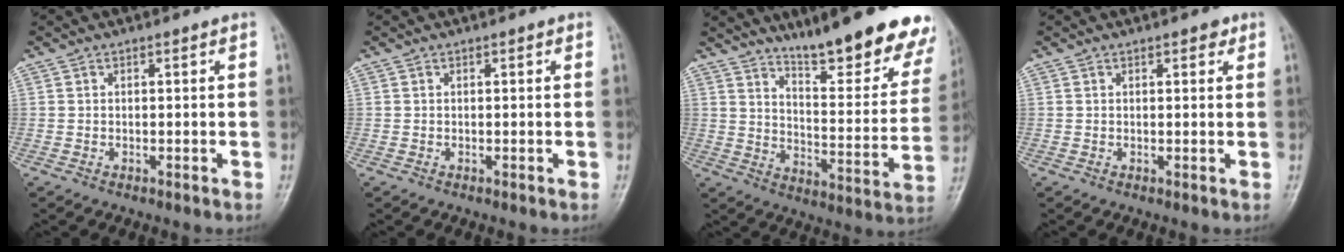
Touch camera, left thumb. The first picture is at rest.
{"total": 0.0}
{"total": 21.0, "force": [15.8, 4.6, 13.1], "torque": [-0.140, -0.097, 0.224]}
{"total": 1.7, "force": [1.0, 0.8, 1.1], "torque": [-0.006, -0.002, 0.010]}